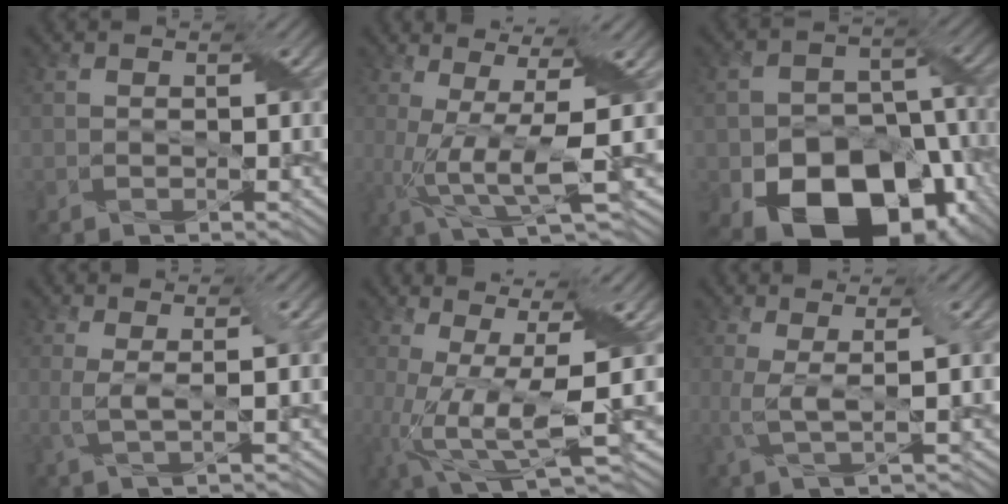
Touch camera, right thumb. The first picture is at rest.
{"total": 10.0, "force": [-0.9, 2.3, 9.7], "torque": [-0.189, 0.005, -0.001]}
{"total": 17.0, "force": [-8.6, 11.1, 9.6], "torque": [-0.143, -0.042, -0.138]}
{"total": 3.3, "force": [0.5, 0.7, 3.2], "torque": [-0.066, -0.002, 0.009]}
{"total": 12.5, "force": [-2.0, 3.7, 11.8], "torque": [-0.246, -0.007, -0.014]}
{"total": 4.4, "force": [0.5, 0.9, 4.3], "torque": [-0.089, 0.004, 0.008]}